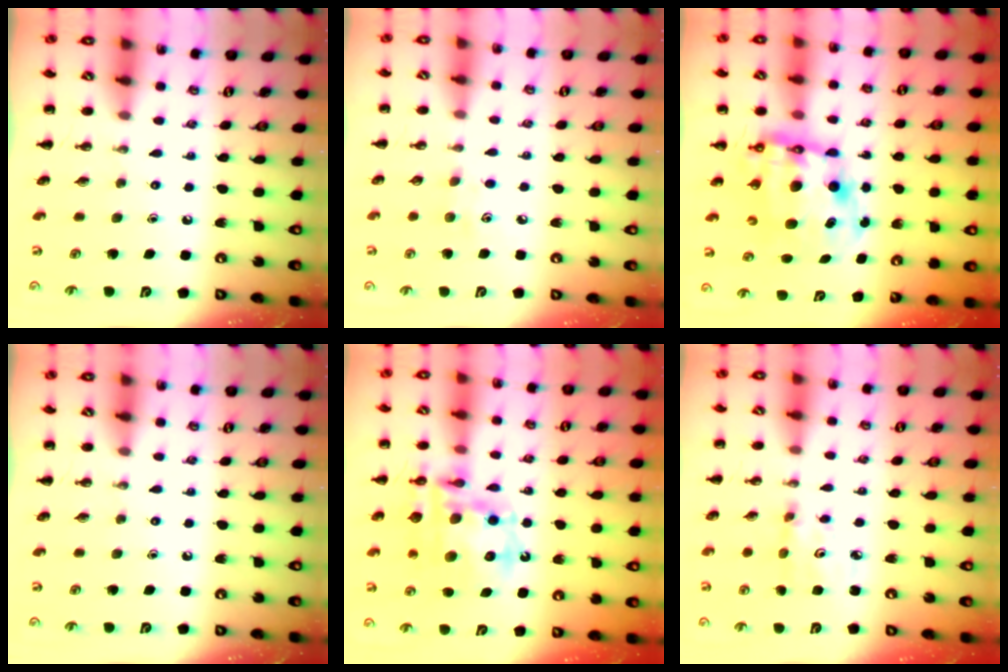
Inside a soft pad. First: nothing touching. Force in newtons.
{"total": 4.3, "press": 4.2, "slide": 1.1}
{"total": 12.1, "press": 11.7, "slide": 3.1}
{"total": 0.0}
{"total": 17.5, "press": 17.1, "slide": 3.9}
{"total": 2.8, "press": 2.8, "slide": 0.4}